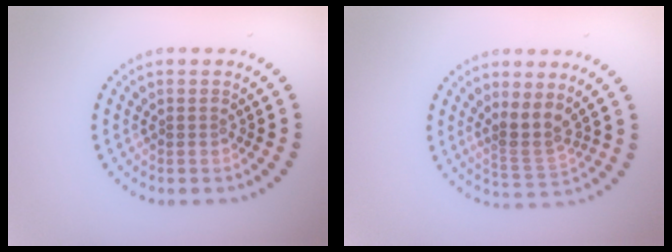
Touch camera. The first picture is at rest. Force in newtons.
{"total": 2.8, "press": 2.2, "slide": 1.8}